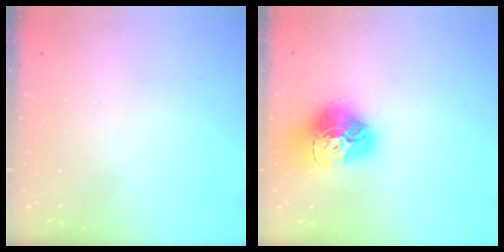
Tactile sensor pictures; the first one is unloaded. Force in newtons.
{"total": 17.4, "press": 17.3, "slide": 1.7}